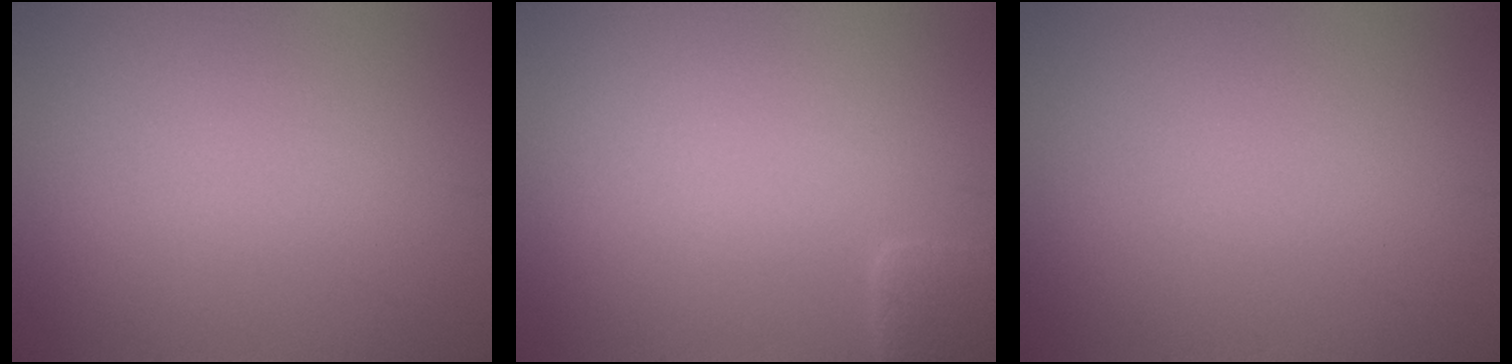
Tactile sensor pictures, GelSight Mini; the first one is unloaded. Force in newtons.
{"total": 2.0, "press": 2.0, "slide": 0.3}
{"total": 0.0}